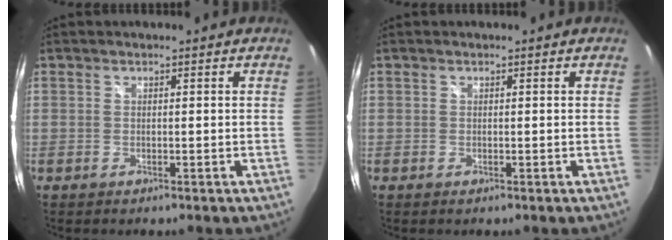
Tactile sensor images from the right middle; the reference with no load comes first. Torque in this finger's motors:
{"motor_torque": [0.10, -0.14, 0.03, 0.01]}